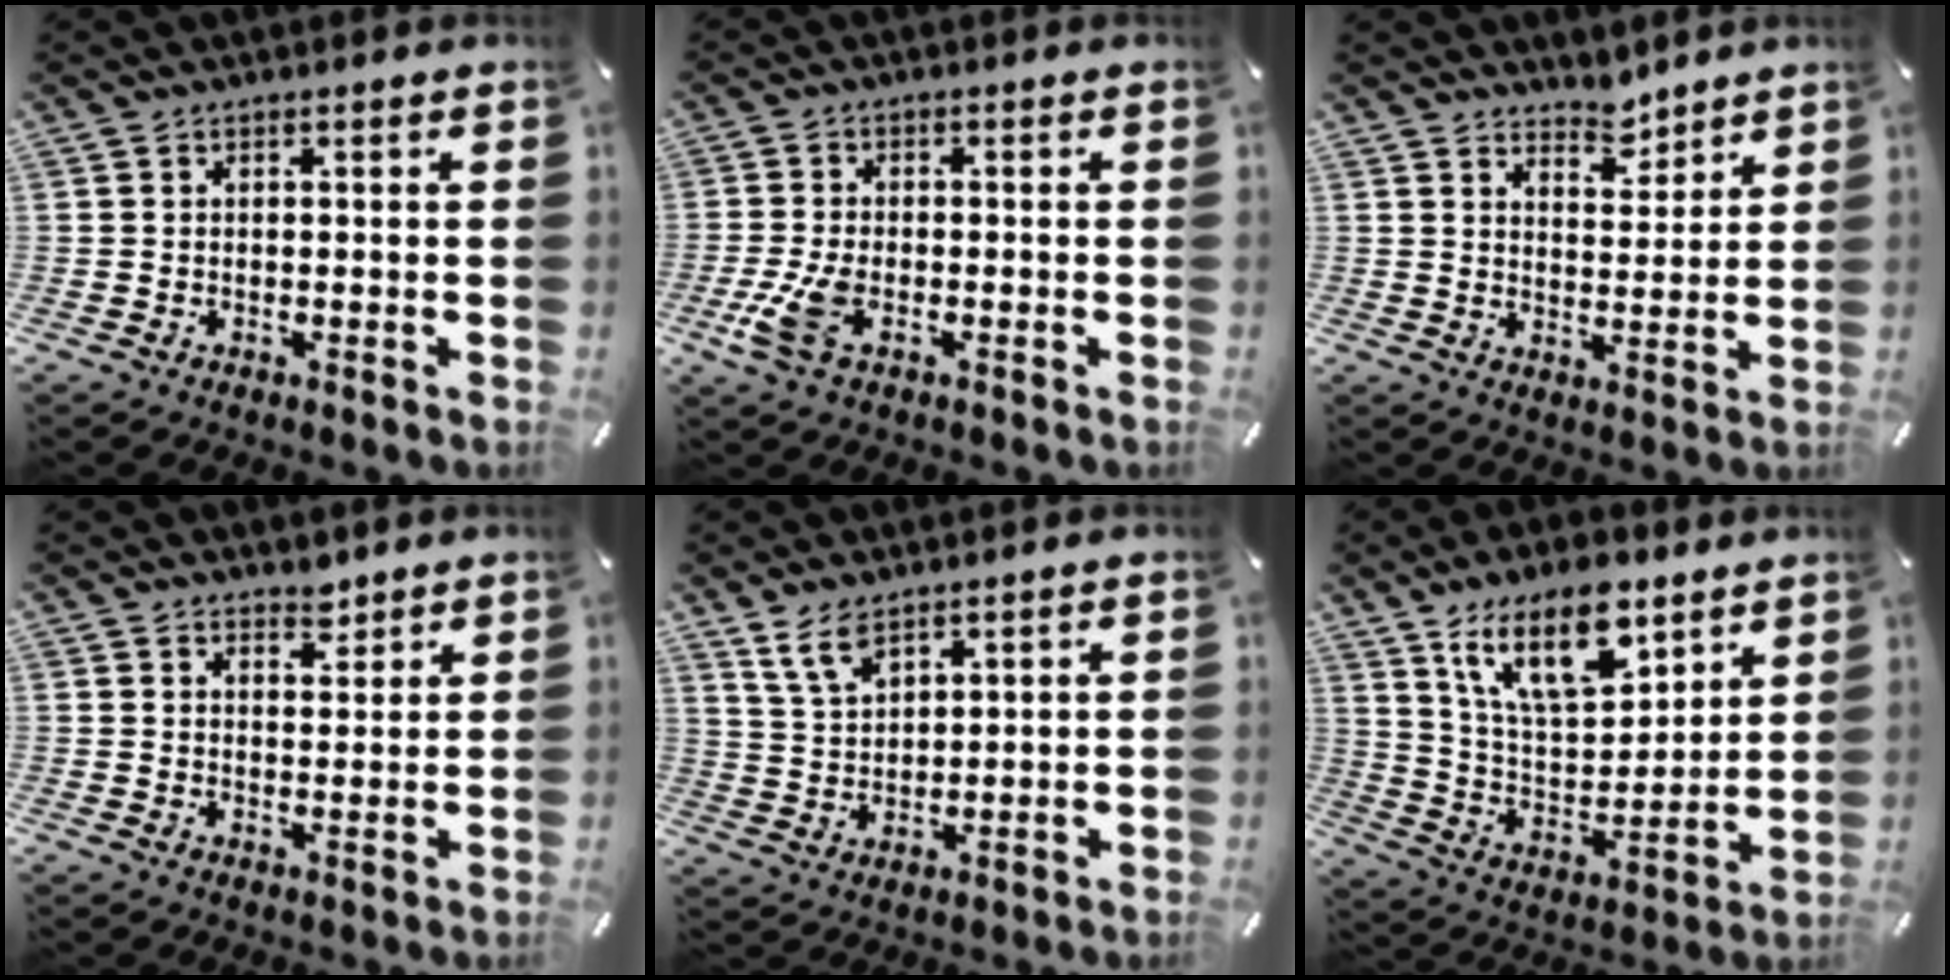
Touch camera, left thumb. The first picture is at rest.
{"total": 6.0, "force": [-2.1, 3.0, 4.7], "torque": [-0.107, -0.003, -0.038]}
{"total": 5.6, "force": [5.1, 2.3, 0.5], "torque": [0.007, -0.039, 0.093]}
{"total": 3.0, "force": [2.7, 1.4, 0.2], "torque": [0.007, -0.016, 0.048]}
{"total": 3.9, "force": [3.3, 1.9, 0.9], "torque": [-0.023, -0.013, 0.065]}
{"total": 16.8, "force": [11.1, 7.7, 10.0], "torque": [-0.185, -0.046, 0.198]}